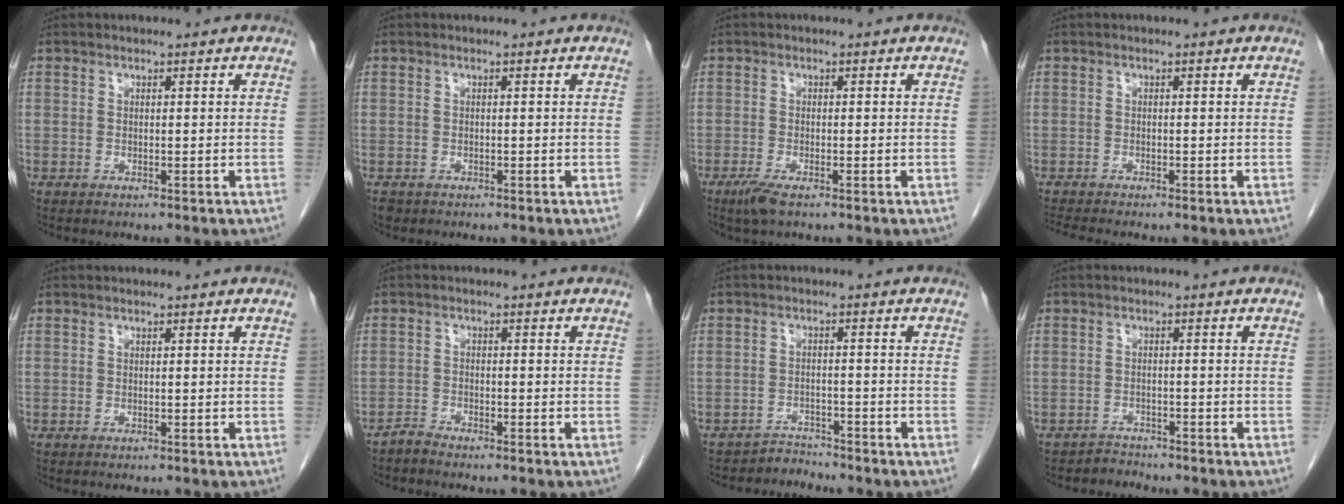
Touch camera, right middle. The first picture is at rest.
{"total": 1.3, "force": [-0.9, 0.8, 0.3], "torque": [-0.012, -0.001, -0.012]}
{"total": 2.8, "force": [-1.8, 0.5, 2.0], "torque": [-0.047, -0.007, -0.036]}
{"total": 1.7, "force": [-1.5, -0.6, 0.4], "torque": [-0.017, -0.008, -0.031]}
{"total": 0.0}
{"total": 1.6, "force": [-1.6, -0.1, 0.1], "torque": [-0.002, -0.003, -0.032]}
{"total": 2.7, "force": [-2.4, 0.2, -1.2], "torque": [0.028, -0.003, -0.039]}
{"total": 2.0, "force": [-1.7, 0.4, -0.9], "torque": [0.019, -0.004, -0.030]}